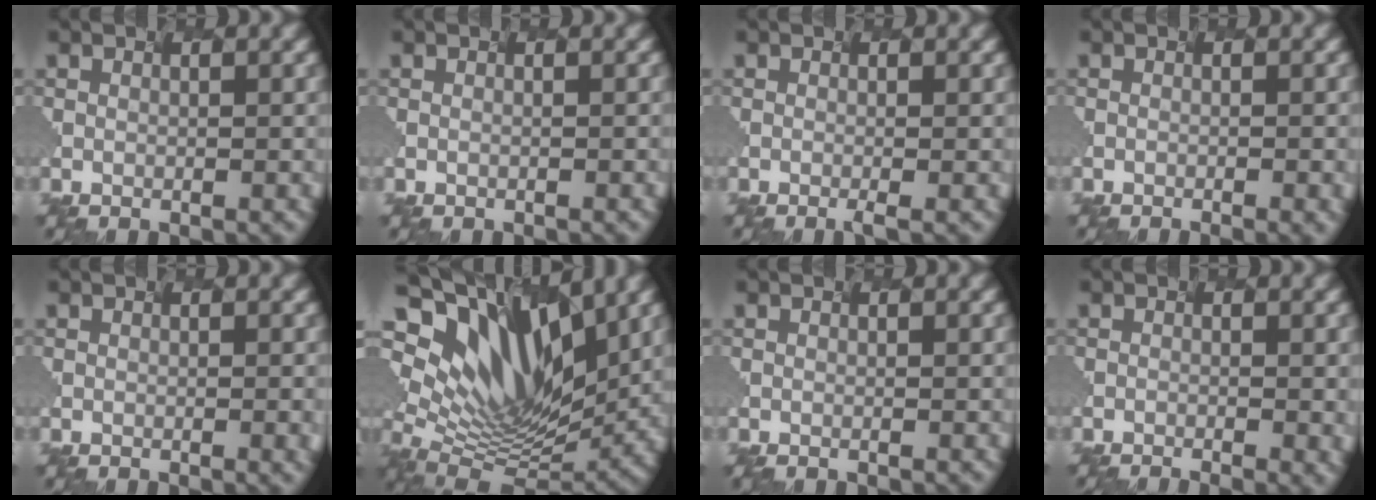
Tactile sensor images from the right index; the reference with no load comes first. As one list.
[{"total": 0.0}, {"total": 1.0, "force": [-0.6, 0.0, 0.9], "torque": [-0.009, -0.003, -0.002]}, {"total": 2.7, "force": [-0.5, 1.2, 2.4], "torque": [-0.008, 0.008, -0.008]}, {"total": 1.8, "force": [0.0, 0.6, 1.7], "torque": [-0.008, 0.002, 0.005]}, {"total": 11.9, "force": [5.4, 5.8, 8.9], "torque": [-0.180, 0.008, 0.112]}, {"total": 0.0}, {"total": 3.6, "force": [-1.1, 1.3, 3.2], "torque": [-0.015, 0.000, -0.001]}]